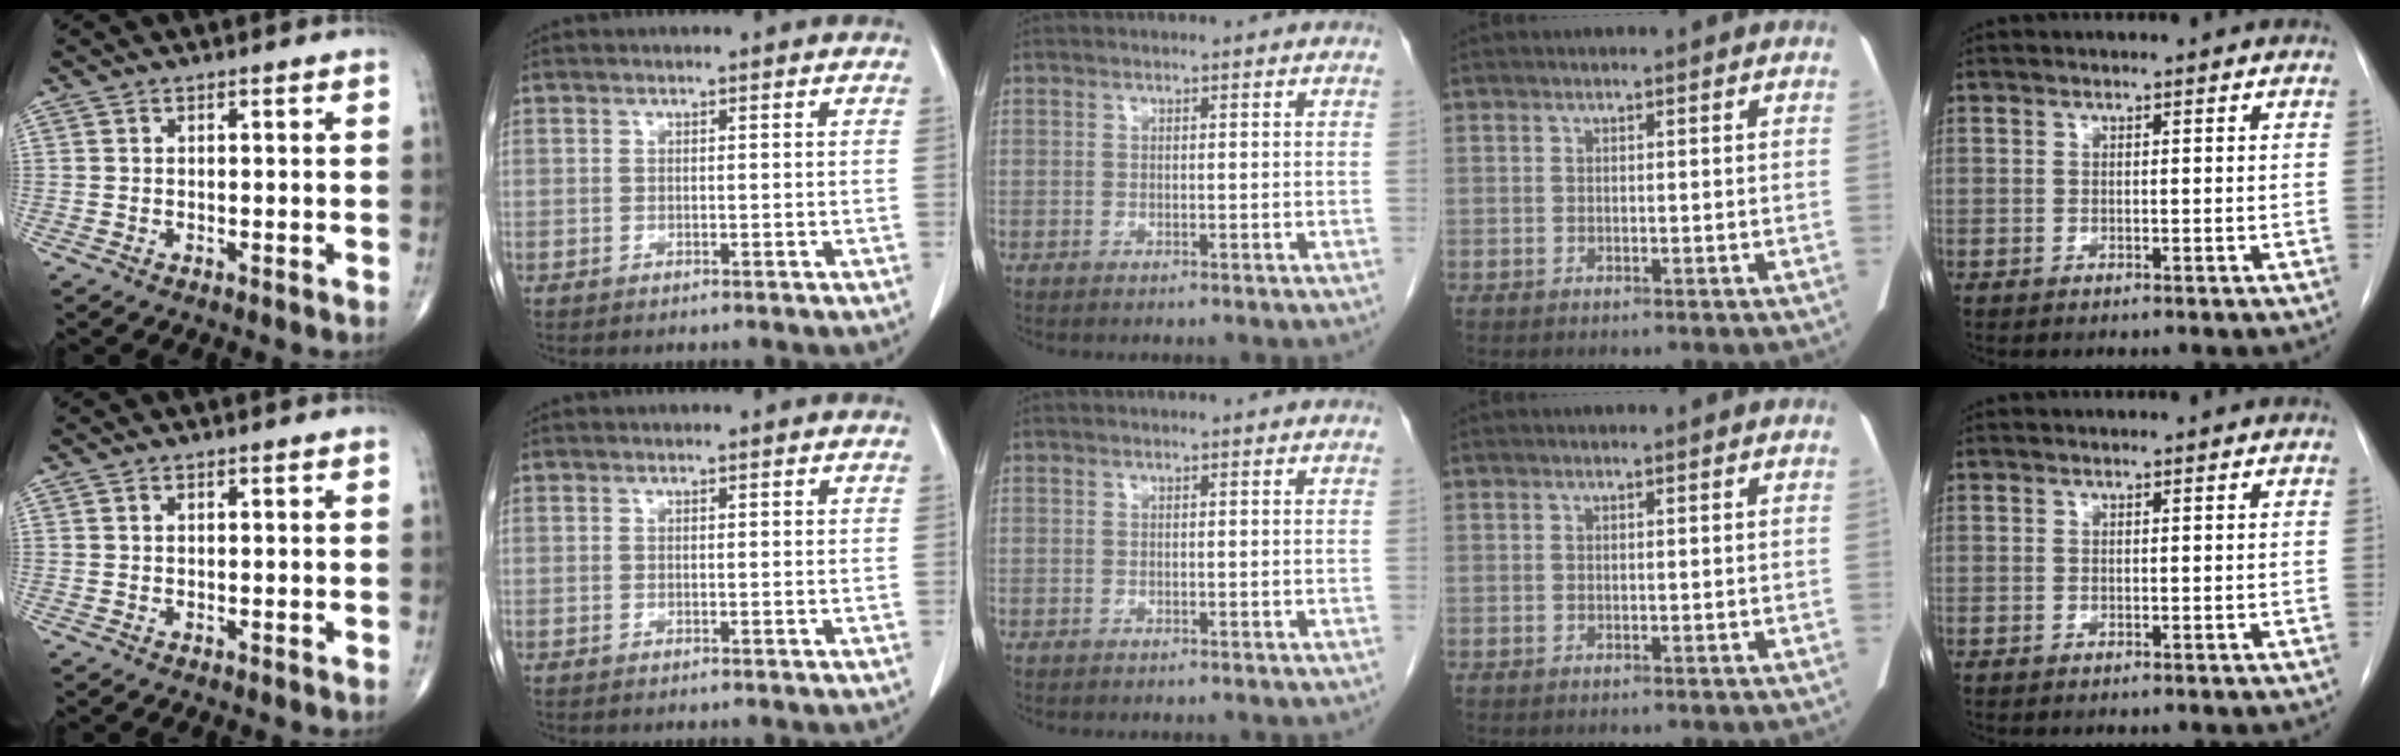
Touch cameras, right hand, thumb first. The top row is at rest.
{}